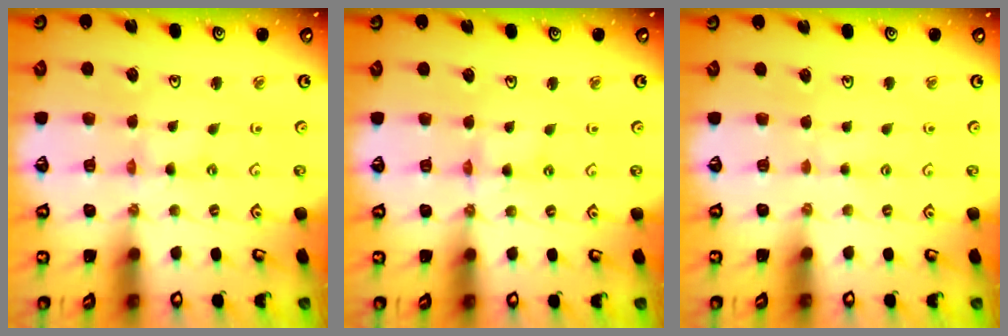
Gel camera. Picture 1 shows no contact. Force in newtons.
{"total": 2.1, "press": 2.1, "slide": 0.3}
{"total": 2.0, "press": 2.0, "slide": 0.3}